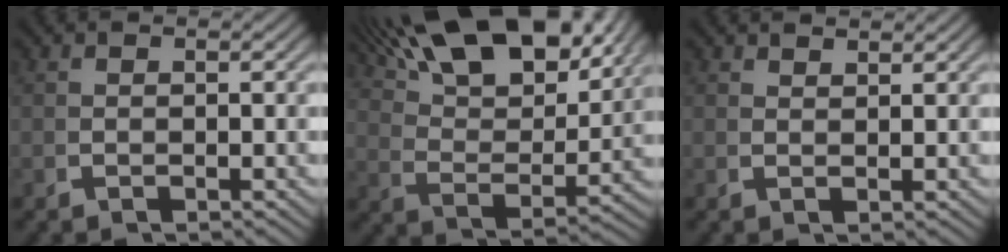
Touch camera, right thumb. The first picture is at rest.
{"total": 11.2, "force": [7.1, 4.7, 7.2], "torque": [-0.130, 0.004, 0.118]}
{"total": 1.8, "force": [1.8, -0.1, 0.1], "torque": [0.007, 0.005, 0.032]}